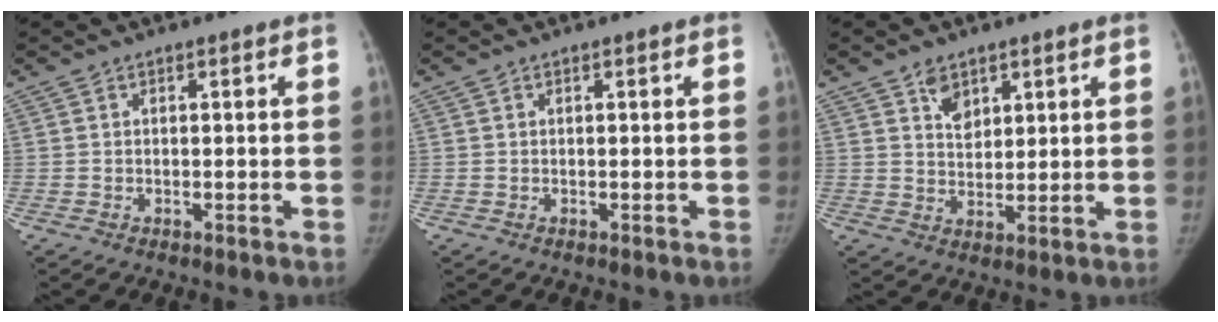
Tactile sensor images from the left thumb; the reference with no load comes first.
{"total": 0.0}
{"total": 4.9, "force": [3.1, 3.1, 2.2], "torque": [-0.012, -0.023, 0.057]}